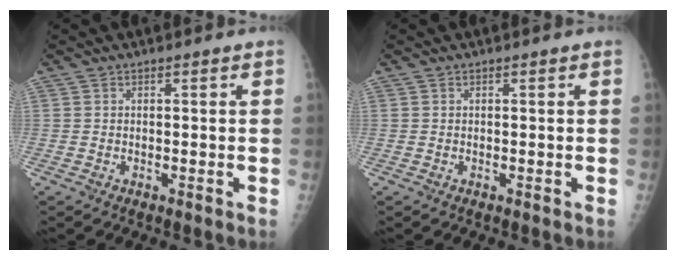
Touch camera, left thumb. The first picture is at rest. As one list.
[{"total": 0.0}]